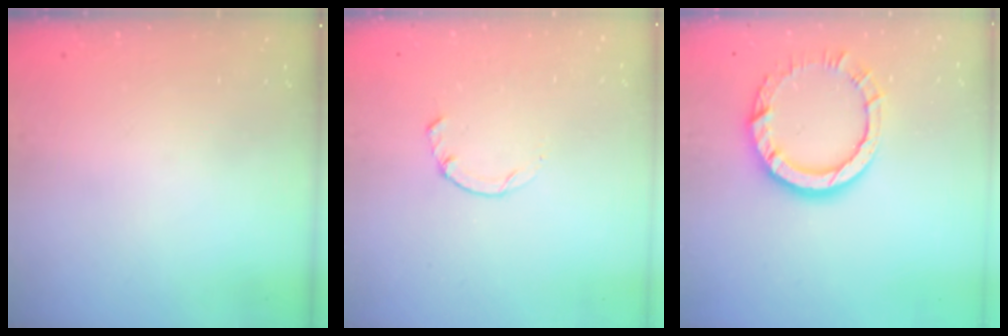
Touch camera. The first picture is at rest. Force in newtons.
{"total": 0.5, "press": 0.4, "slide": 0.3}
{"total": 10.6, "press": 10.5, "slide": 1.1}